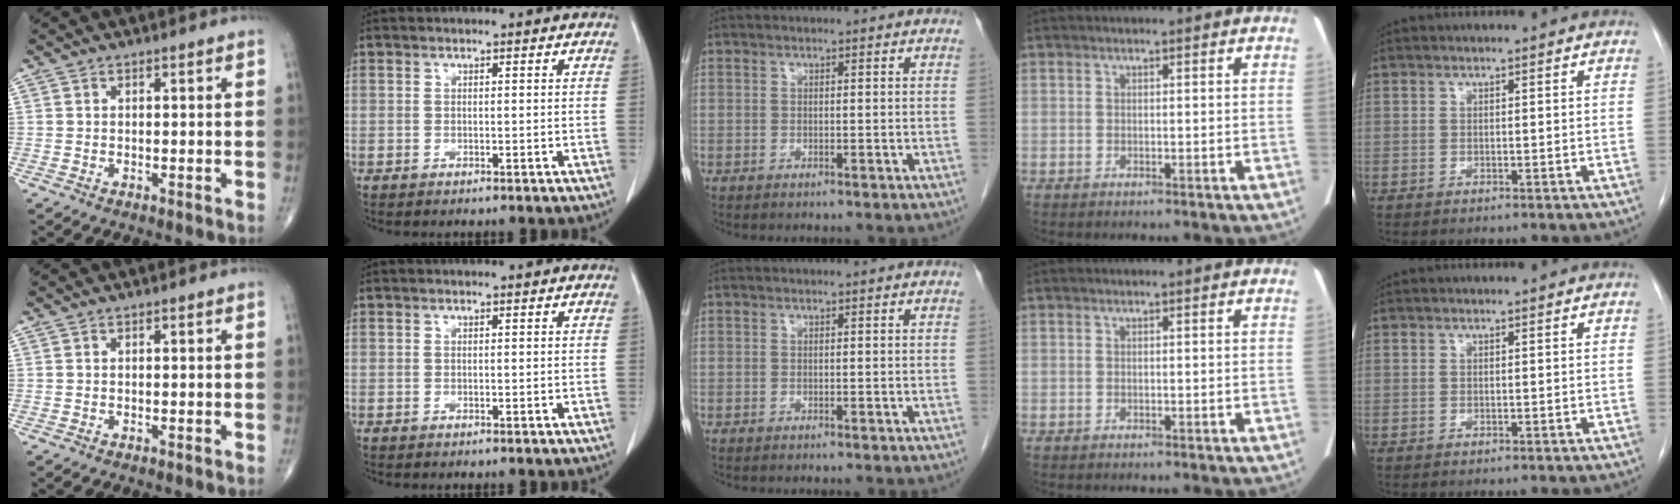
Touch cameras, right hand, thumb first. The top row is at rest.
{}